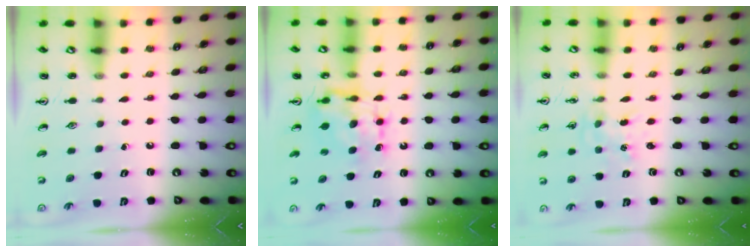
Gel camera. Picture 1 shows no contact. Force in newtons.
{"total": 7.1, "press": 7.1, "slide": 0.3}
{"total": 0.7, "press": 0.7, "slide": 0.1}